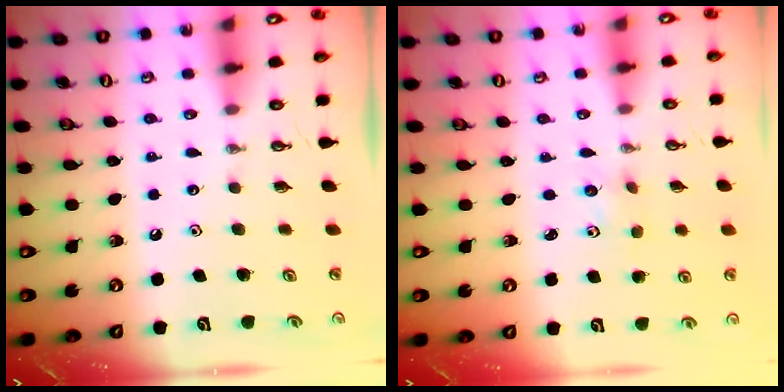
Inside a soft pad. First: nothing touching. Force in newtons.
{"total": 4.7, "press": 4.0, "slide": 2.4}